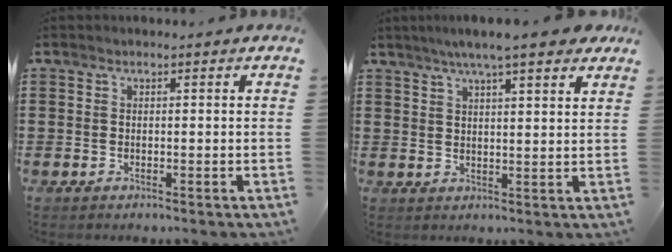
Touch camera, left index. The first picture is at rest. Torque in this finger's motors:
{"motor_torque": [2.14, 0.00, 0.63, 0.08]}